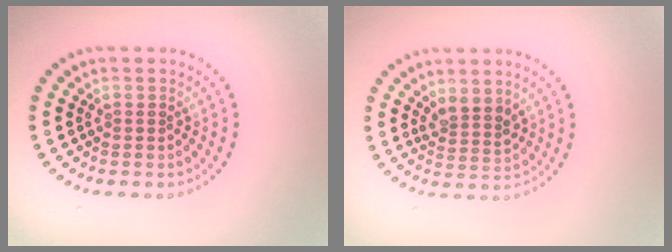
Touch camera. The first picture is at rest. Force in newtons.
{"total": 2.3, "press": 1.9, "slide": 1.4}